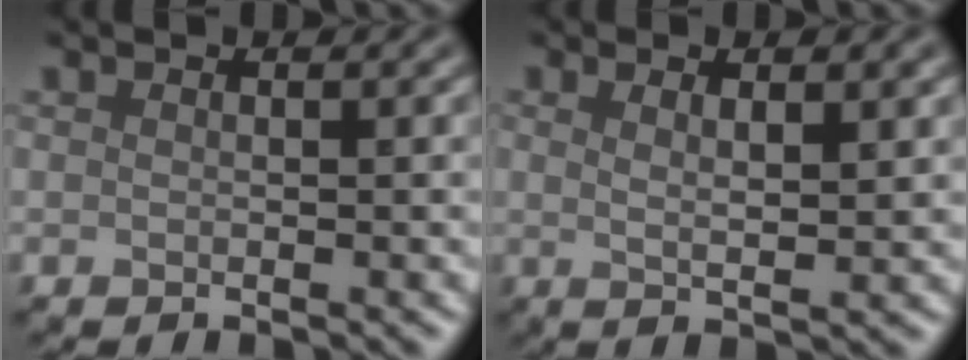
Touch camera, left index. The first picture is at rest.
{"total": 3.5, "force": [1.4, 0.9, 3.1], "torque": [-0.038, 0.000, 0.014]}